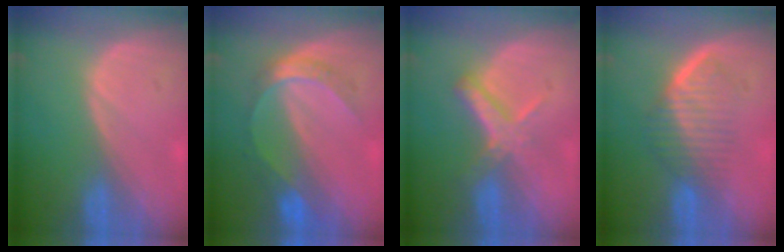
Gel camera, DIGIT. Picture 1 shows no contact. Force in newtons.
{"total": 6.5, "press": 5.6, "slide": 3.3}
{"total": 5.6, "press": 5.2, "slide": 2.2}
{"total": 6.8, "press": 5.9, "slide": 3.4}